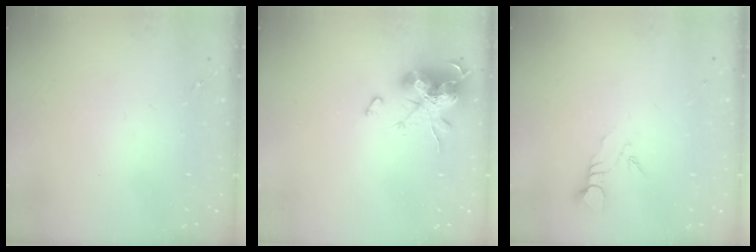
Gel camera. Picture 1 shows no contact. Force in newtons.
{"total": 16.4, "press": 16.4, "slide": 0.1}
{"total": 3.7, "press": 3.7, "slide": 0.1}